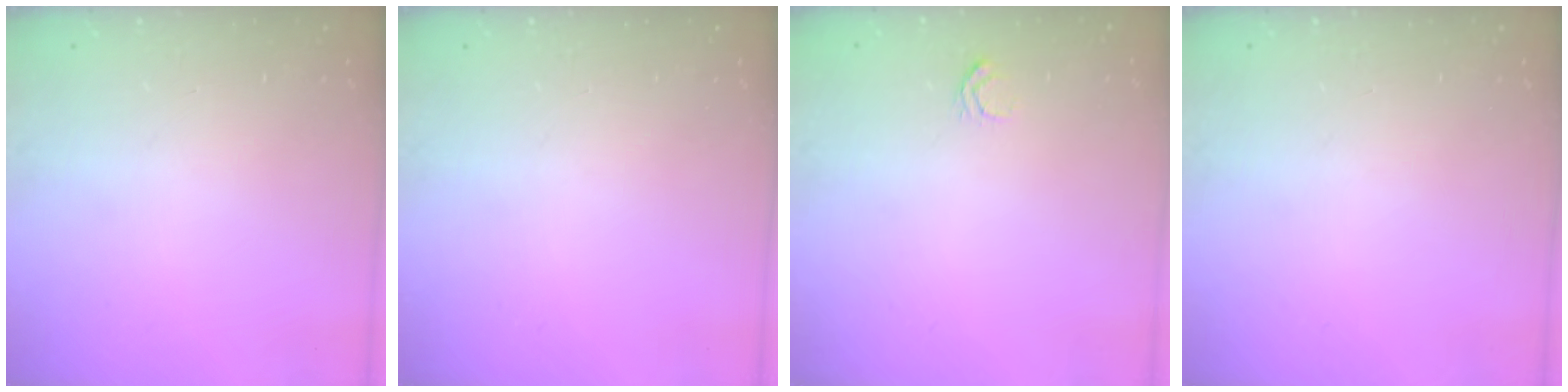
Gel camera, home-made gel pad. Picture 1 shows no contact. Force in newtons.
{"total": 0.0}
{"total": 3.3, "press": 3.2, "slide": 0.4}
{"total": 0.0}